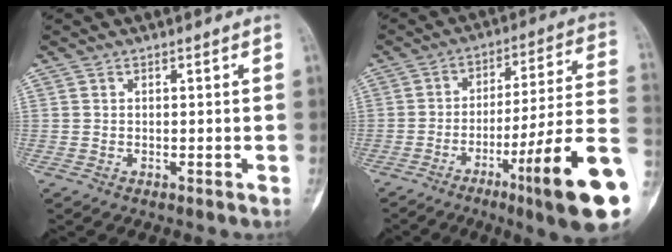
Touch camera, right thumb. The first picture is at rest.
{"total": 20.8, "force": [-8.0, 1.5, 19.2], "torque": [-0.256, 0.025, -0.121]}